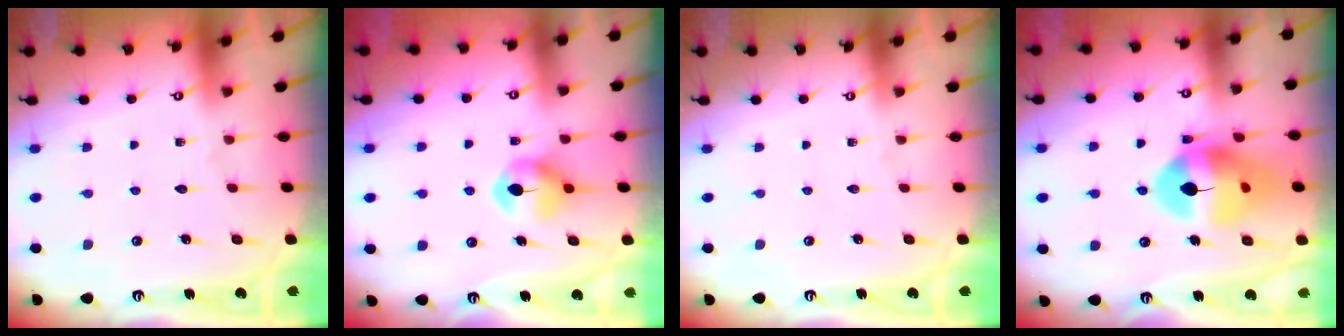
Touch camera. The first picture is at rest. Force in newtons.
{"total": 7.1, "press": 7.1, "slide": 0.4}
{"total": 0.0}
{"total": 14.7, "press": 14.6, "slide": 1.9}